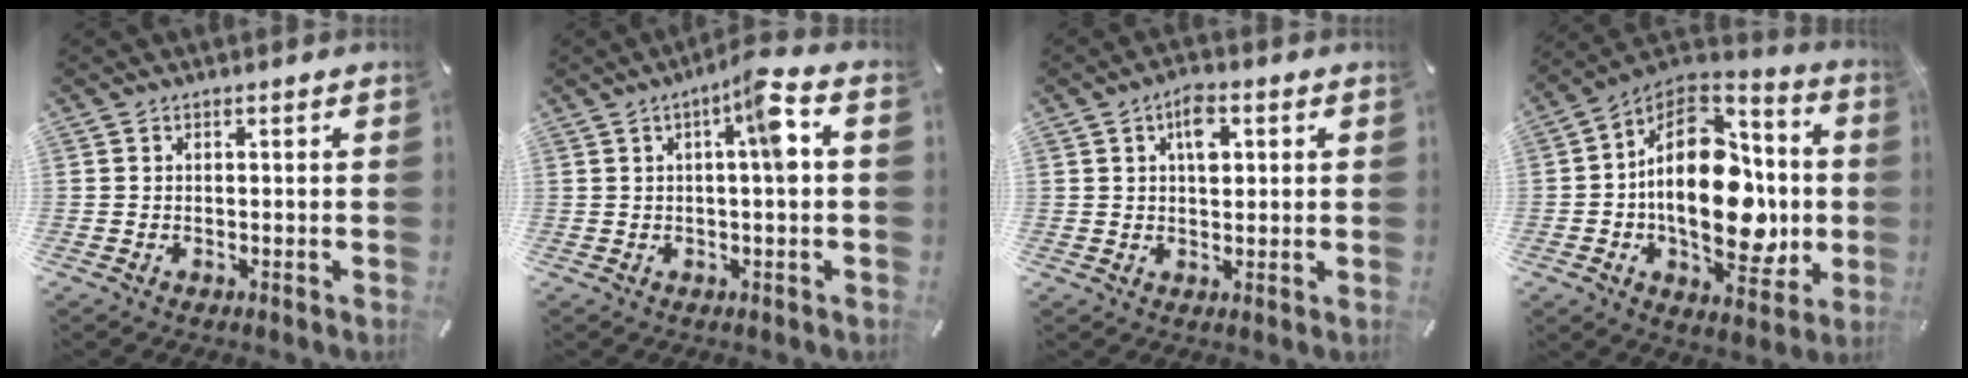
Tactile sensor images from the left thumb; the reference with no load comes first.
{"total": 7.7, "force": [1.2, 1.0, 7.5], "torque": [-0.111, -0.003, 0.009]}
{"total": 5.9, "force": [1.8, 3.3, 4.5], "torque": [-0.064, -0.003, 0.025]}
{"total": 24.5, "force": [-0.8, 15.4, 19.0], "torque": [-0.317, -0.013, -0.006]}